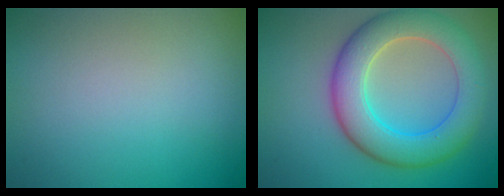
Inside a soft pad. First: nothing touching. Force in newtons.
{"total": 7.6, "press": 7.6, "slide": 0.2}